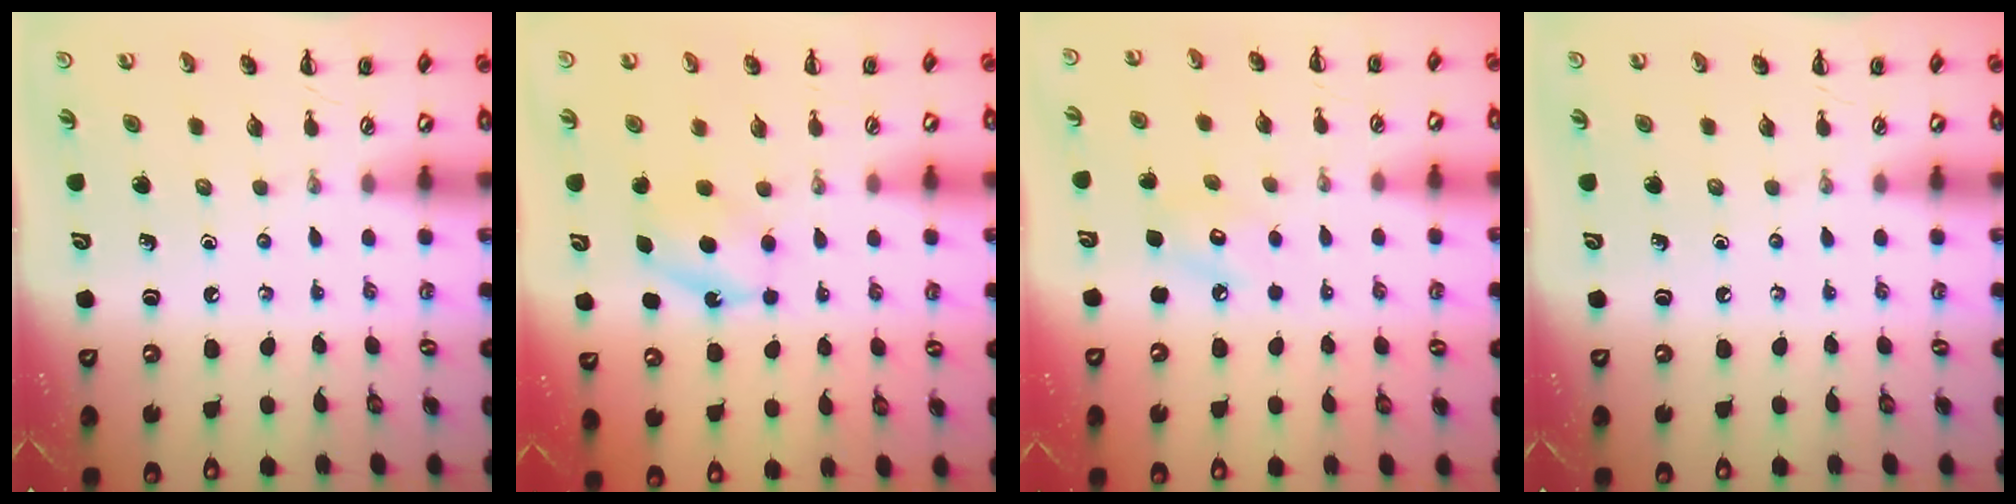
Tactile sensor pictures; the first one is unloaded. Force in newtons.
{"total": 5.9, "press": 5.7, "slide": 1.4}
{"total": 5.3, "press": 5.2, "slide": 0.6}
{"total": 0.0}